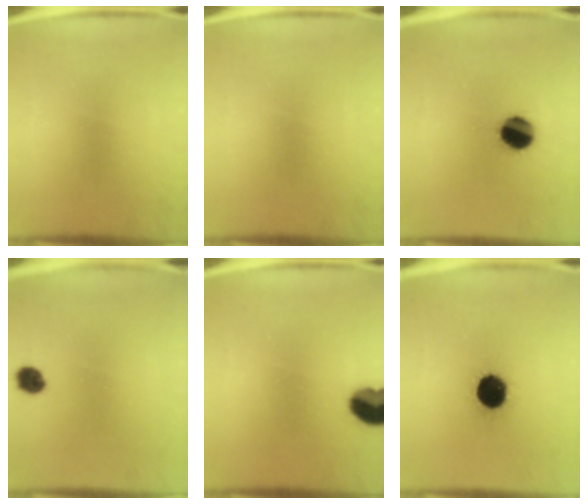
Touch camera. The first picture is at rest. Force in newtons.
{"total": 0.0}
{"total": 9.6}
{"total": 3.8}
{"total": 7.5}
{"total": 13.2}